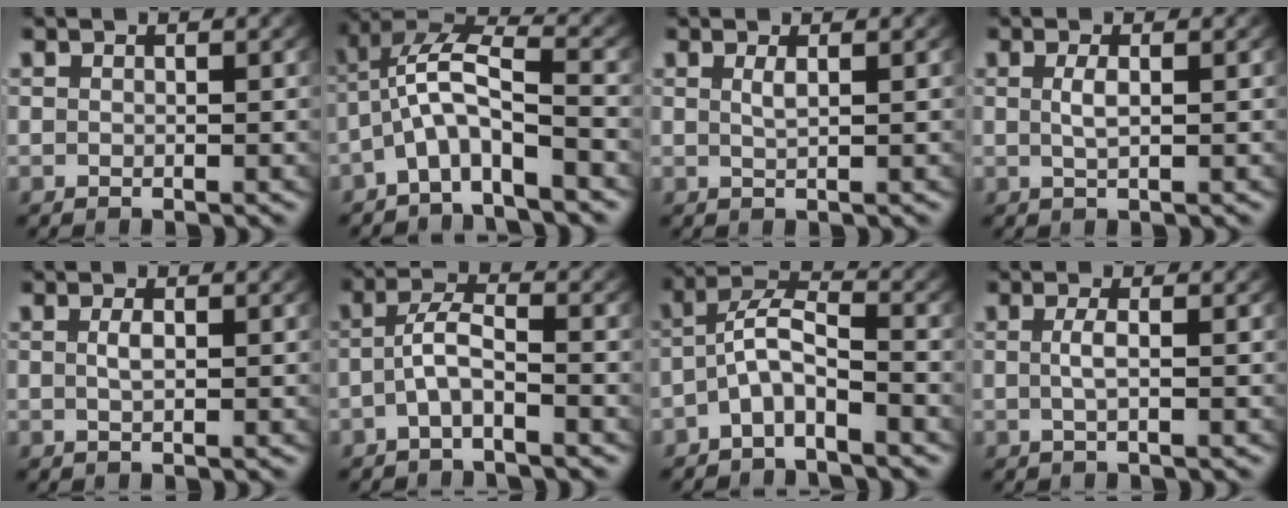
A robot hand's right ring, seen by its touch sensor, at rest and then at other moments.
{"total": 5.5, "force": [-0.6, 3.5, 4.3], "torque": [-0.092, -0.019, -0.011]}
{"total": 1.1, "force": [0.3, -0.1, 1.0], "torque": [-0.024, -0.010, 0.014]}
{"total": 1.4, "force": [0.1, 0.1, 1.4], "torque": [-0.033, -0.010, 0.009]}
{"total": 1.1, "force": [-0.1, 0.2, 1.0], "torque": [-0.025, -0.008, 0.004]}
{"total": 2.9, "force": [-1.3, 1.1, 2.4], "torque": [-0.043, 0.002, -0.028]}
{"total": 4.8, "force": [-1.3, 3.2, 3.3], "torque": [-0.064, -0.012, -0.028]}
{"total": 1.5, "force": [-0.3, -0.1, 1.5], "torque": [-0.034, -0.006, -0.001]}